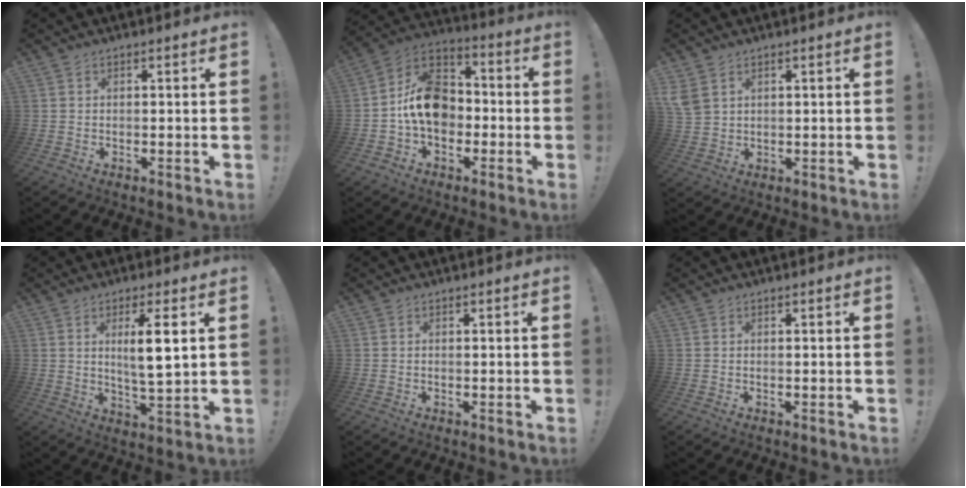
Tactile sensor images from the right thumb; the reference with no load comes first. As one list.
[{"total": 14.6, "force": [-1.3, 10.9, 9.6], "torque": [-0.156, 0.029, -0.018]}, {"total": 5.1, "force": [2.8, 3.3, 2.6], "torque": [-0.061, -0.005, 0.058]}, {"total": 8.1, "force": [2.5, 1.1, 7.7], "torque": [-0.116, -0.012, 0.034]}, {"total": 0.0}, {"total": 0.0}]